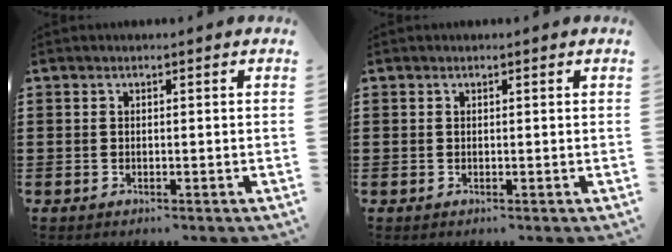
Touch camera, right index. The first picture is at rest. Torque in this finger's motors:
{"motor_torque": [-0.26, 0.36, 0.00, 0.00]}